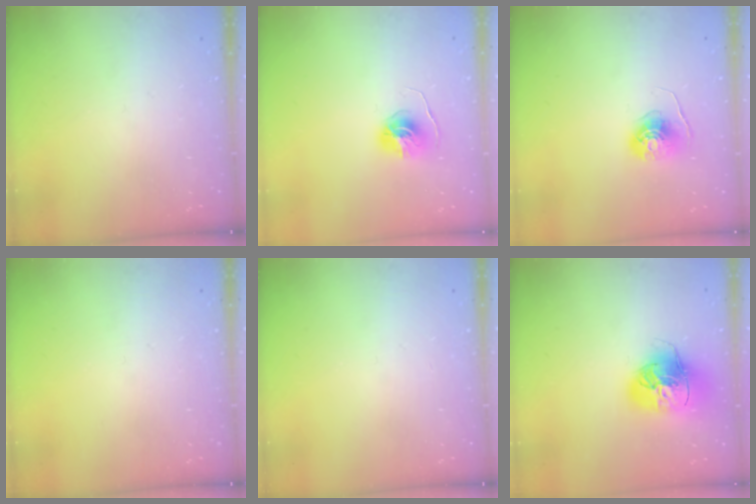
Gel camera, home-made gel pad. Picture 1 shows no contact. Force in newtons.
{"total": 6.0, "press": 6.0, "slide": 0.6}
{"total": 6.7, "press": 6.7, "slide": 0.3}
{"total": 0.0}
{"total": 0.0}
{"total": 16.2, "press": 16.1, "slide": 2.0}